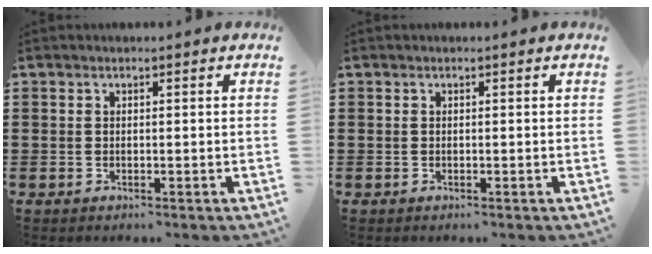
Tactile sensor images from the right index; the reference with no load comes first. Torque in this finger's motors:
{"motor_torque": [0.00, 0.00, 0.00, 0.00]}